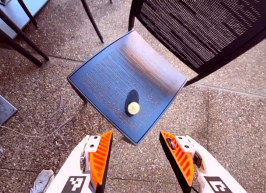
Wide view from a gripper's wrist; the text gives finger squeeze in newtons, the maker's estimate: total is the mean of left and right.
{"total": 0.0}